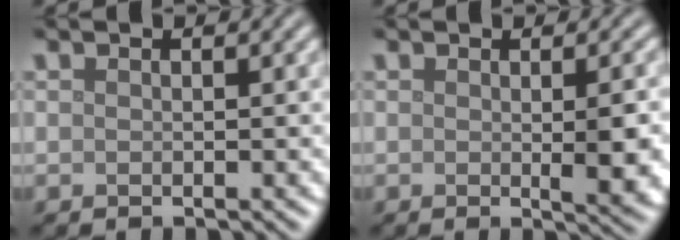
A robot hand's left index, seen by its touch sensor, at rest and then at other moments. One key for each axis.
{"total": 4.2, "fx": -0.2, "fy": 0.8, "fz": 4.1, "tx": -0.050, "ty": -0.002, "tz": 0.000}